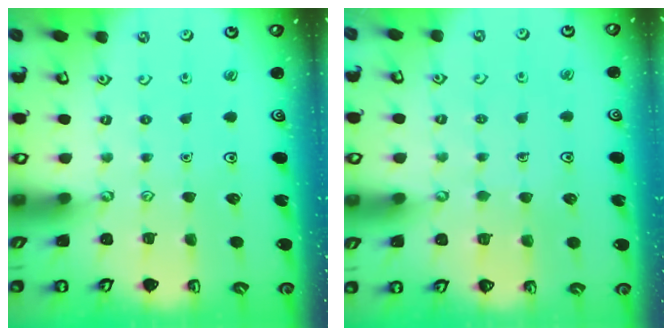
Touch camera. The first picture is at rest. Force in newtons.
{"total": 4.0, "press": 4.0, "slide": 0.4}